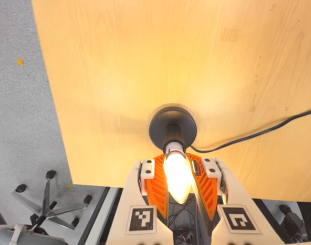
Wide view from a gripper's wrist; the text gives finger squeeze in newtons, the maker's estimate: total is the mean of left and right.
{"total": 21.2, "left": 18.0, "right": 24.4}